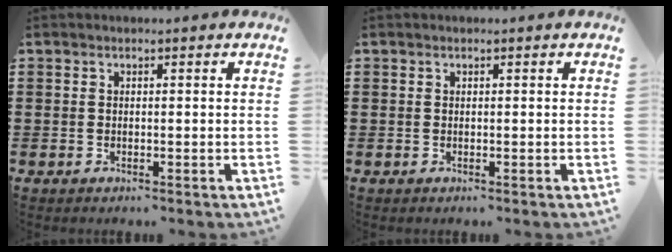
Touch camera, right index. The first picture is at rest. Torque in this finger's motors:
{"motor_torque": [0.21, 0.03, 0.04, 0.01]}